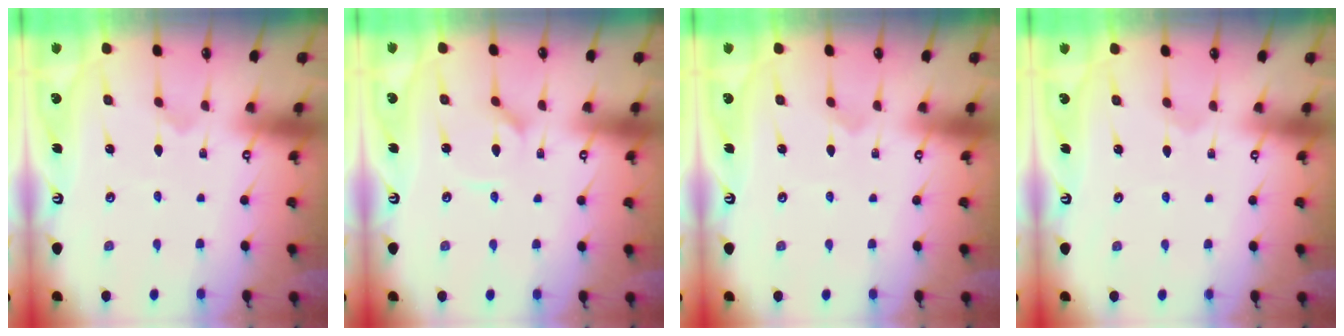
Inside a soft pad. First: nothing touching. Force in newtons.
{"total": 2.6, "press": 2.6, "slide": 0.4}
{"total": 0.0}
{"total": 1.2, "press": 1.1, "slide": 0.1}